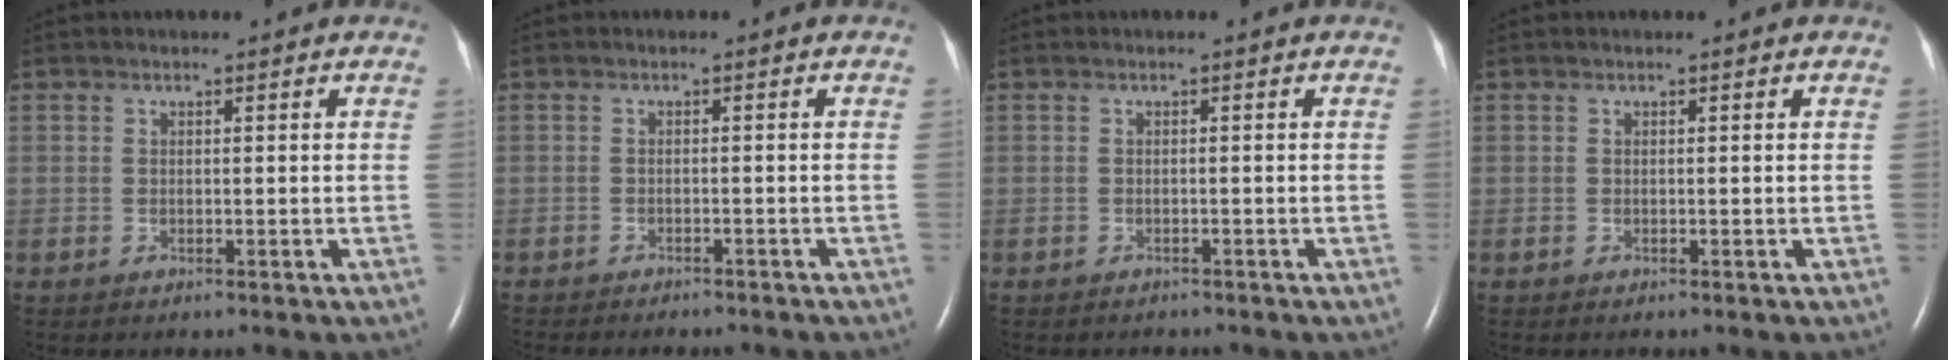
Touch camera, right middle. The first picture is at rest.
{"total": 9.9, "force": [-8.8, 2.1, 4.1], "torque": [-0.049, -0.011, -0.100]}
{"total": 1.8, "force": [-1.7, 0.7, 0.3], "torque": [-0.013, -0.002, -0.018]}
{"total": 0.0}